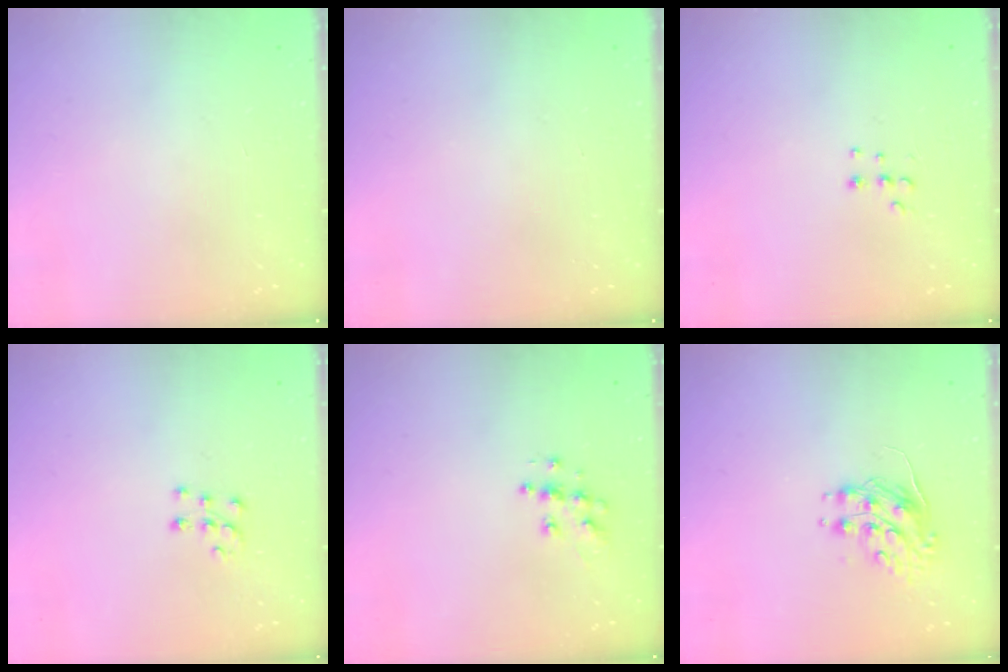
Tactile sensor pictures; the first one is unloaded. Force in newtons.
{"total": 0.0}
{"total": 5.3, "press": 5.2, "slide": 0.5}
{"total": 7.6, "press": 7.6, "slide": 0.5}
{"total": 8.0, "press": 8.0, "slide": 0.4}
{"total": 8.5, "press": 8.4, "slide": 0.6}